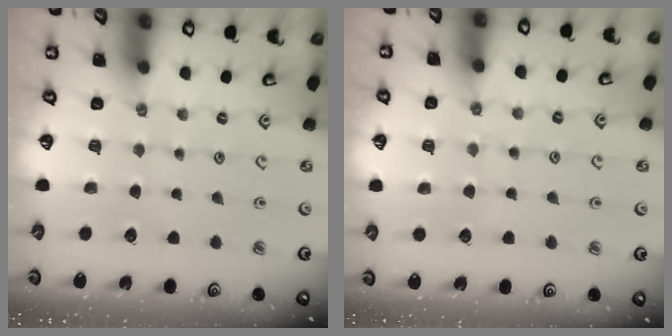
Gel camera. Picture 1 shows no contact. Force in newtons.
{"total": 4.6, "press": 4.5, "slide": 0.6}